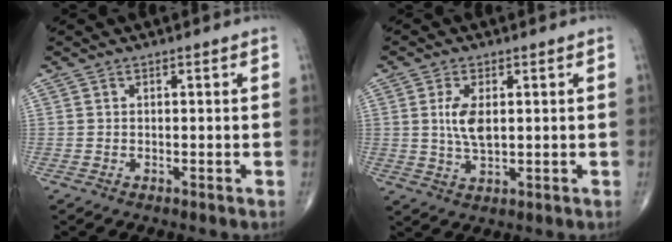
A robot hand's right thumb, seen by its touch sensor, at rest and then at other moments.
{"total": 5.8, "force": [1.0, 2.8, 5.0], "torque": [-0.100, -0.007, 0.022]}